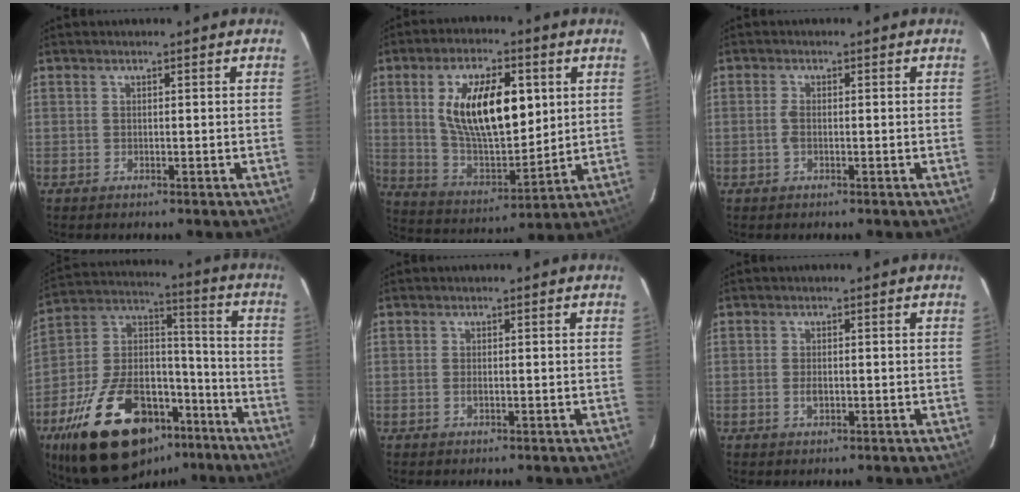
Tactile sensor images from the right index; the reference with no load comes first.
{"total": 17.9, "force": [4.6, 8.1, 15.3], "torque": [-0.268, 0.004, 0.095]}
{"total": 1.6, "force": [-0.4, 0.8, 1.3], "torque": [-0.030, 0.002, -0.009]}
{"total": 28.5, "force": [-17.4, 14.5, 17.2], "torque": [-0.334, 0.023, -0.269]}
{"total": 0.8, "force": [-0.2, 0.3, 0.7], "torque": [-0.015, -0.001, -0.005]}
{"total": 1.7, "force": [-0.5, 1.0, 1.3], "torque": [-0.026, 0.000, -0.008]}